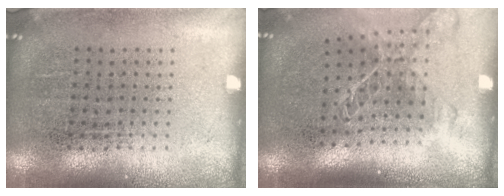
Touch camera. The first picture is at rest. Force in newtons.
{"total": 1.9, "press": 1.5, "slide": 1.2}